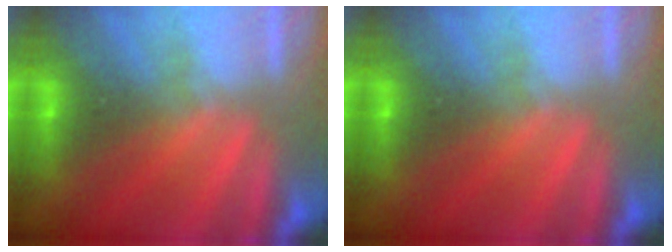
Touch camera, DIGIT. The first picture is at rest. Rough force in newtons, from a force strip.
{"total": 0.0}